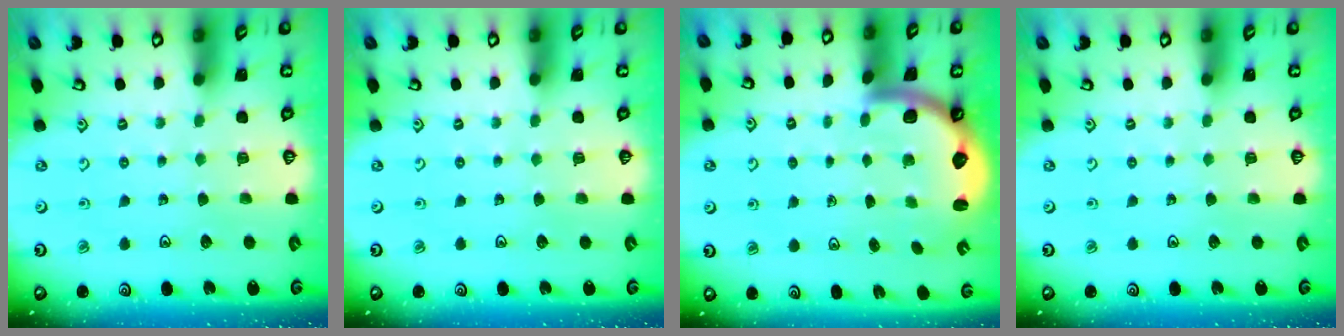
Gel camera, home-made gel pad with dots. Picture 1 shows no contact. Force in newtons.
{"total": 0.0}
{"total": 2.8, "press": 2.8, "slide": 0.5}
{"total": 0.0}